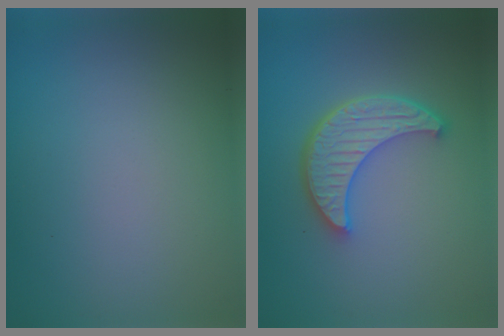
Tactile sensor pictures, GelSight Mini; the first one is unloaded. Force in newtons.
{"total": 5.3, "press": 4.1, "slide": 3.4}